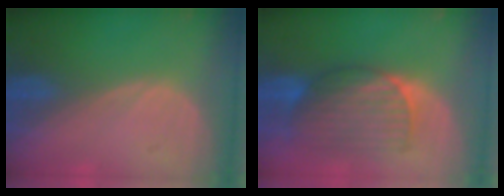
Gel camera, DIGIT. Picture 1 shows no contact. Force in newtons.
{"total": 7.9, "press": 7.7, "slide": 1.5}